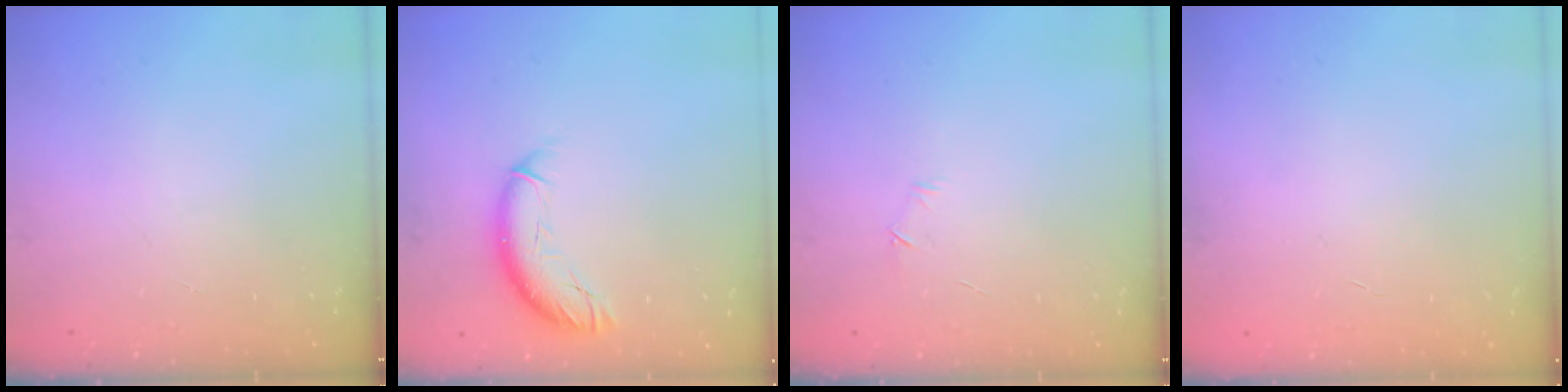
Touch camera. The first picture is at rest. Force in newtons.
{"total": 10.2, "press": 10.1, "slide": 0.9}
{"total": 4.0, "press": 3.8, "slide": 1.1}
{"total": 0.5, "press": 0.5, "slide": 0.1}